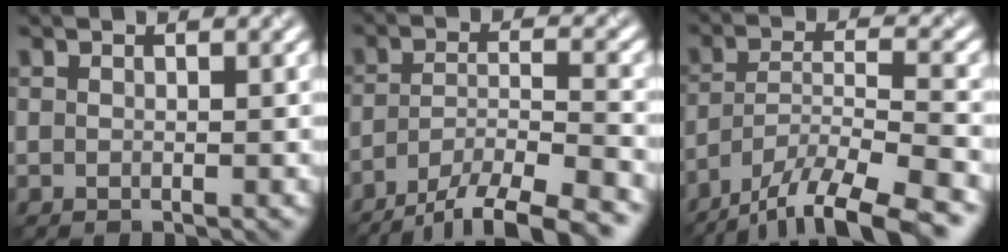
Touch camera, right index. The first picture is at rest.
{"total": 12.2, "force": [-10.0, 3.3, 6.0], "torque": [-0.093, -0.013, -0.145]}
{"total": 12.6, "force": [-10.4, 2.9, 6.4], "torque": [-0.107, -0.019, -0.162]}